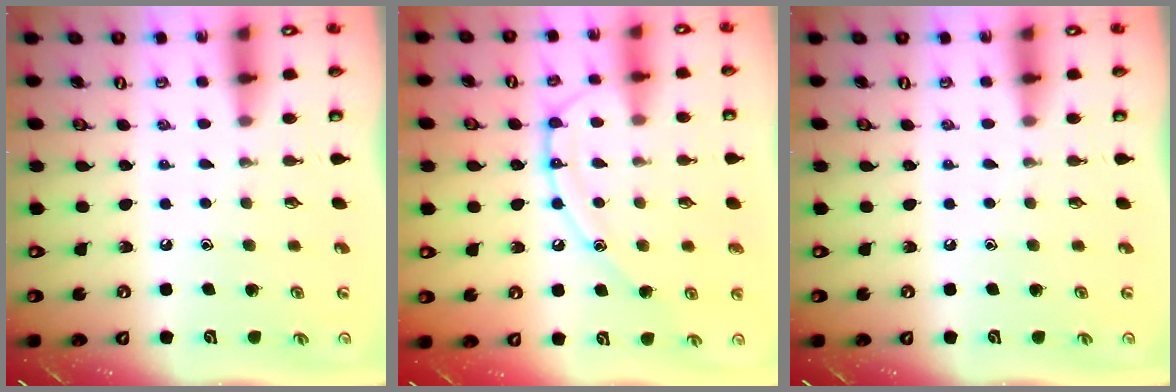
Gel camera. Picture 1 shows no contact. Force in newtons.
{"total": 12.3, "press": 12.2, "slide": 1.0}
{"total": 0.0}